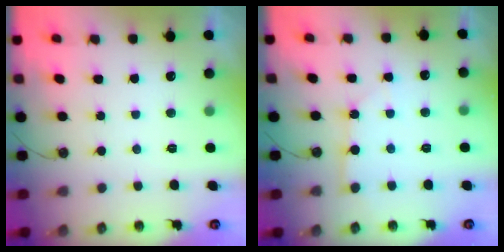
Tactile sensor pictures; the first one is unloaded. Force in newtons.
{"total": 4.7, "press": 4.7, "slide": 0.5}